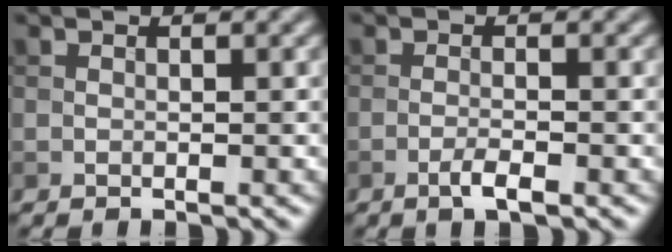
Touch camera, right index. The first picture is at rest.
{"total": 1.8, "force": [-1.0, 0.3, 1.5], "torque": [-0.026, 0.003, -0.021]}